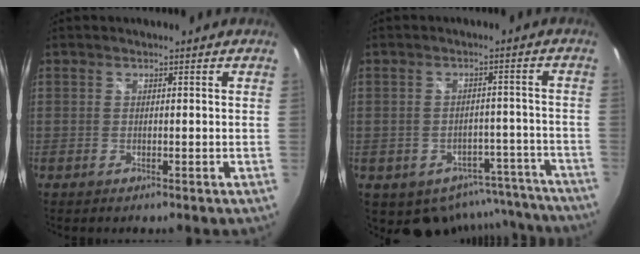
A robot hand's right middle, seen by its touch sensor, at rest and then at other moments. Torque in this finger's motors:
{"motor_torque": [1.07, -1.07, 0.12, 0.04]}